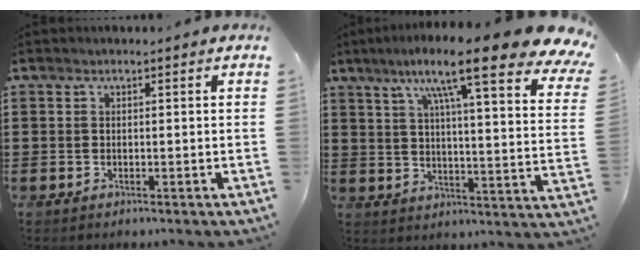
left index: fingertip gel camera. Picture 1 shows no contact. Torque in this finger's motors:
{"motor_torque": [2.14, 0.00, 1.05, 0.21]}